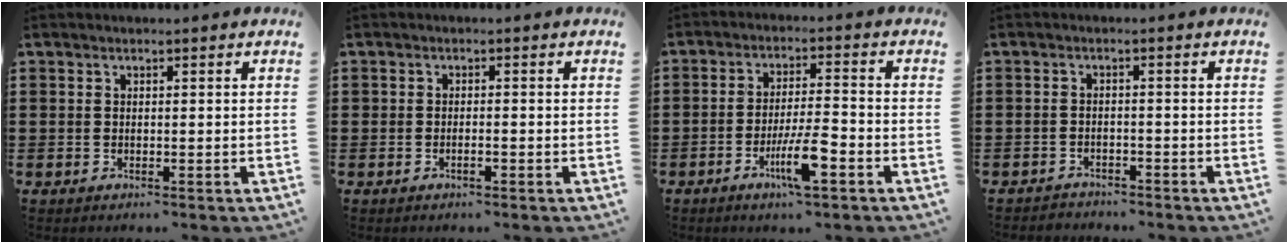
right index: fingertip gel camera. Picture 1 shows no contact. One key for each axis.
{"total": 1.0, "fx": -0.6, "fy": 0.2, "fz": 0.7, "tx": -0.016, "ty": -0.005, "tz": -0.009}
{"total": 7.3, "fx": -3.3, "fy": 1.1, "fz": 6.4, "tx": -0.128, "ty": -0.012, "tz": -0.060}
{"total": 1.8, "fx": -1.8, "fy": 0.4, "fz": -0.2, "tx": -0.003, "ty": 0.002, "tz": -0.041}